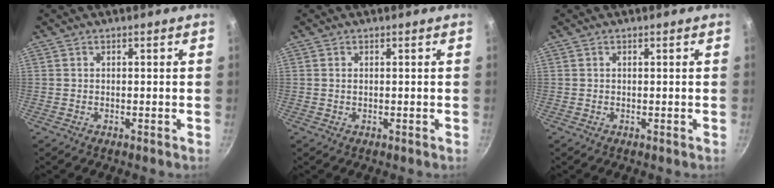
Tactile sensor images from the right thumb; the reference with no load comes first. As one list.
[{"total": 0.5, "force": [0.1, 0.3, 0.4], "torque": [-0.009, 0.001, 0.004]}, {"total": 0.0}]